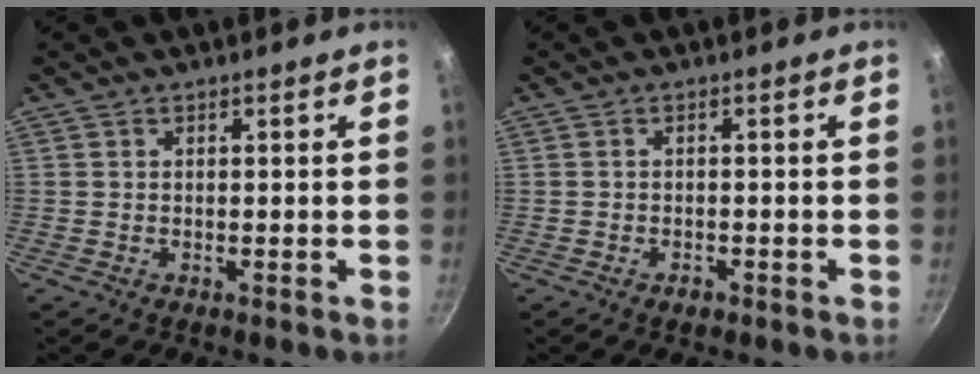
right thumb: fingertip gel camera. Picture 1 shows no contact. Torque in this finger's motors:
{"motor_torque": [-0.28, -0.02, -0.21, 0.06, 0.02]}